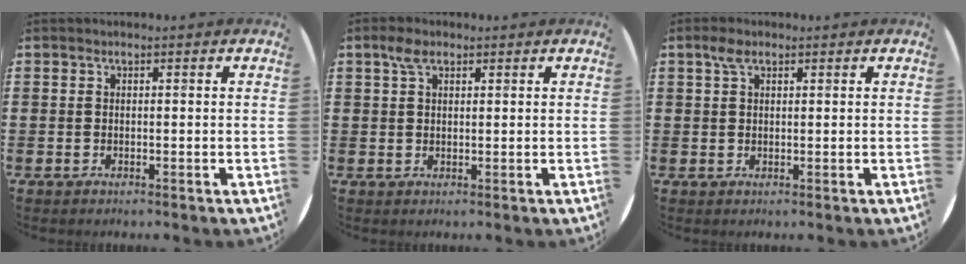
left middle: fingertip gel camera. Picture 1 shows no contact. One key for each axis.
{"total": 2.7, "fx": 1.7, "fy": 1.4, "fz": 1.5, "tx": -0.026, "ty": 0.004, "tz": 0.030}
{"total": 2.1, "fx": 1.3, "fy": 1.2, "fz": 1.2, "tx": -0.020, "ty": 0.002, "tz": 0.022}